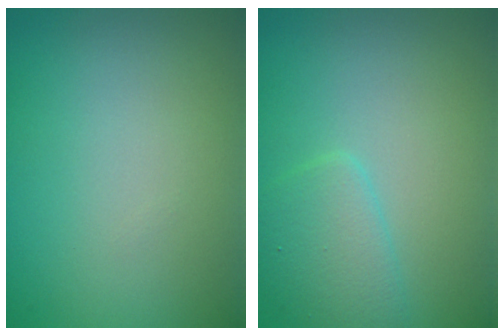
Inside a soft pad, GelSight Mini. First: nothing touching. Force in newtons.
{"total": 2.7, "press": 2.7, "slide": 0.1}